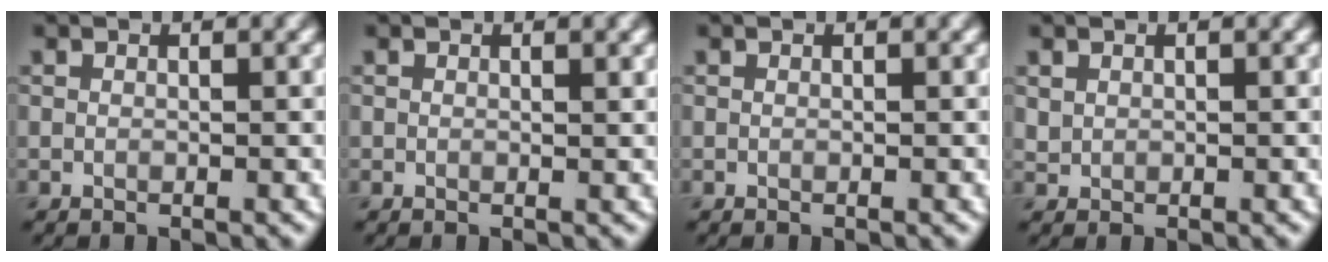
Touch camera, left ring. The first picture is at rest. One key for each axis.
{"total": 0.6, "fx": 0.4, "fy": 0.1, "fz": 0.5, "tx": -0.004, "ty": -0.001, "tz": 0.006}
{"total": 0.0}
{"total": 0.7, "fx": 0.3, "fy": 0.6, "fz": 0.2, "tx": -0.003, "ty": -0.002, "tz": 0.011}